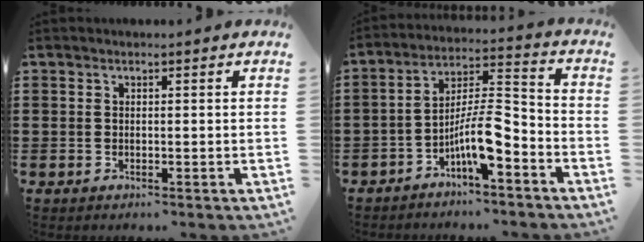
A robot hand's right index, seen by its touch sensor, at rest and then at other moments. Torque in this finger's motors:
{"motor_torque": [2.14, 0.00, 0.95, 0.21]}